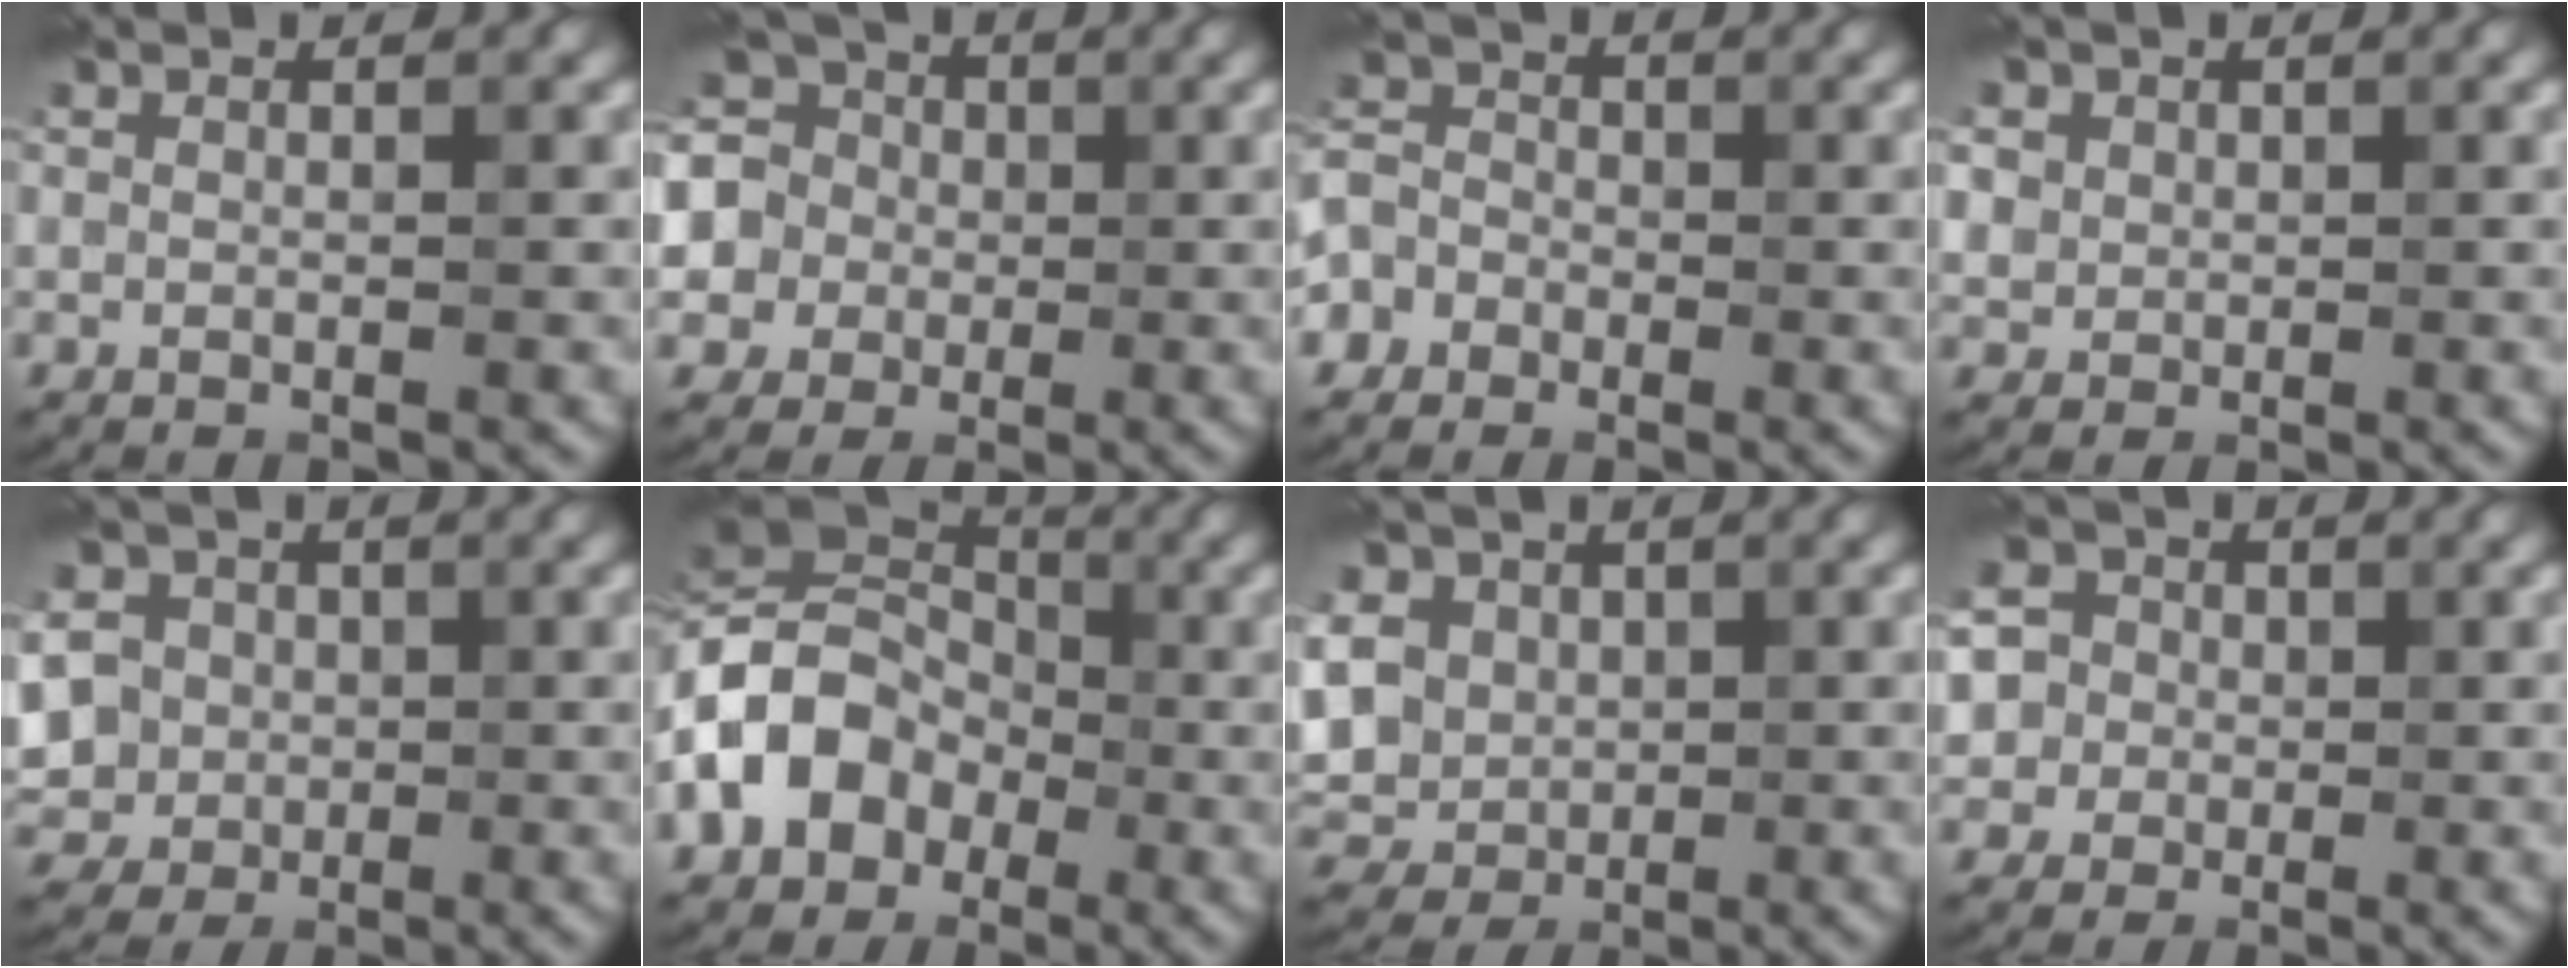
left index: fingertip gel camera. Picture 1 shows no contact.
{"total": 8.6, "force": [1.8, 7.7, 3.3], "torque": [-0.087, 0.036, 0.003]}
{"total": 5.7, "force": [-3.1, 4.5, 1.5], "torque": [-0.019, 0.003, -0.073]}
{"total": 3.8, "force": [1.6, 3.2, 1.3], "torque": [-0.032, 0.015, 0.026]}
{"total": 10.1, "force": [1.0, 8.8, 4.9], "torque": [-0.111, 0.026, -0.013]}
{"total": 9.7, "force": [-3.0, 7.5, 5.3], "torque": [-0.097, 0.009, -0.072]}
{"total": 9.9, "force": [1.8, 8.2, 5.2], "torque": [-0.115, 0.022, 0.007]}
{"total": 8.7, "force": [2.2, 7.6, 3.6], "torque": [-0.081, 0.047, 0.008]}